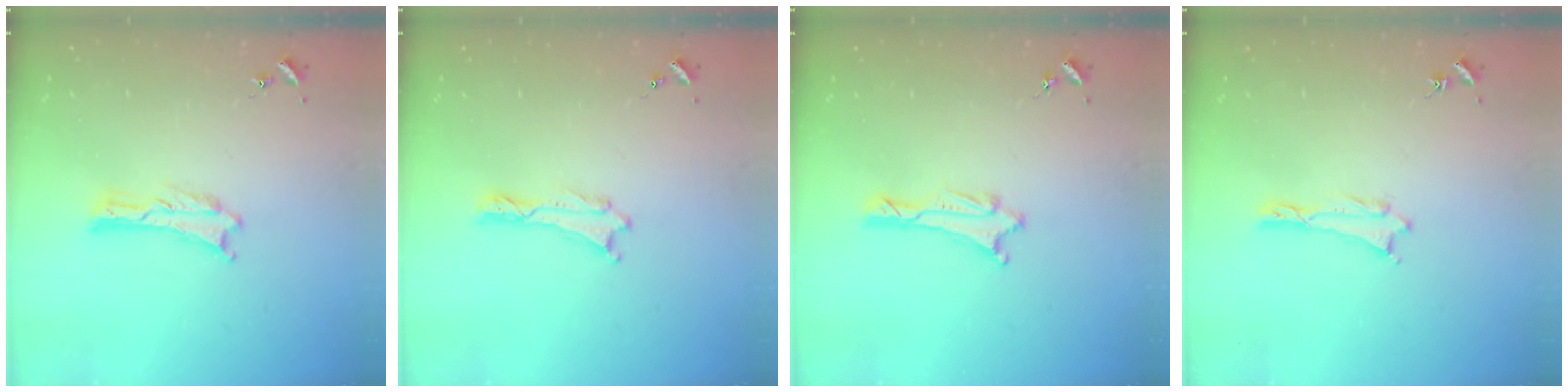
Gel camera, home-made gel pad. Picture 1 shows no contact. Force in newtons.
{"total": 0.0}
{"total": 1.1, "press": 1.1, "slide": 0.1}
{"total": 0.5, "press": 0.5, "slide": 0.2}